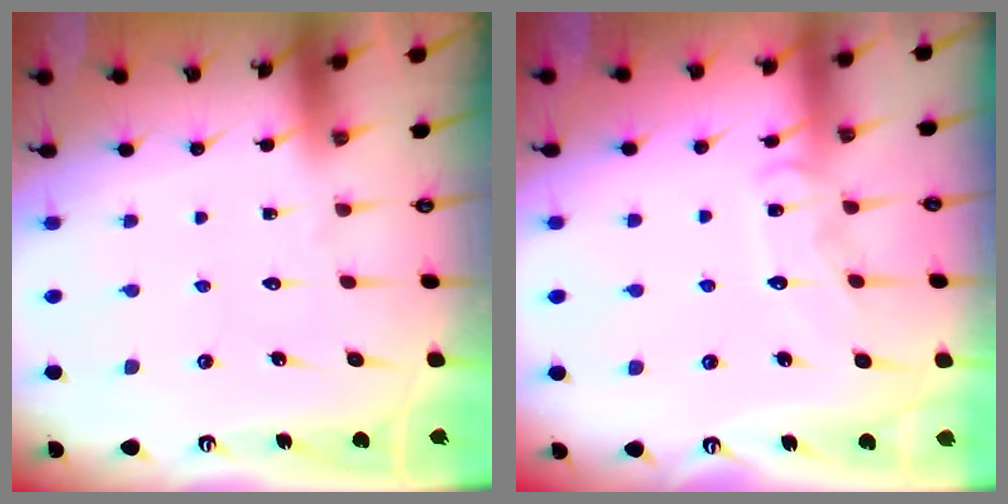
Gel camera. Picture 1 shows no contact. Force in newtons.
{"total": 7.6, "press": 7.6, "slide": 0.6}